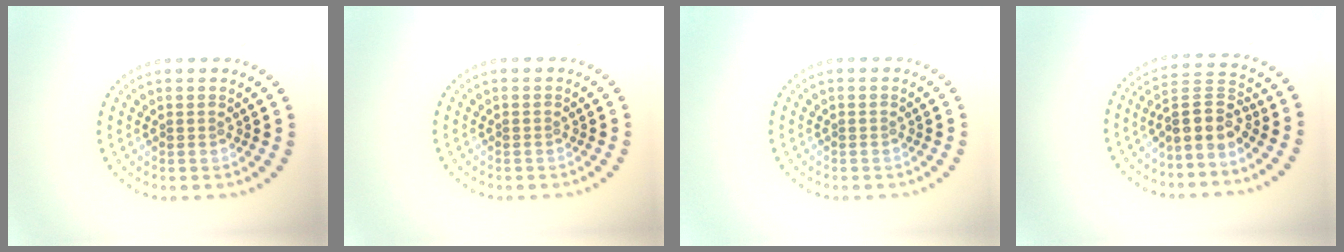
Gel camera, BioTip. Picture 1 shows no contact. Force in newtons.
{"total": 0.0}
{"total": 0.0}
{"total": 3.9, "press": 3.4, "slide": 1.9}